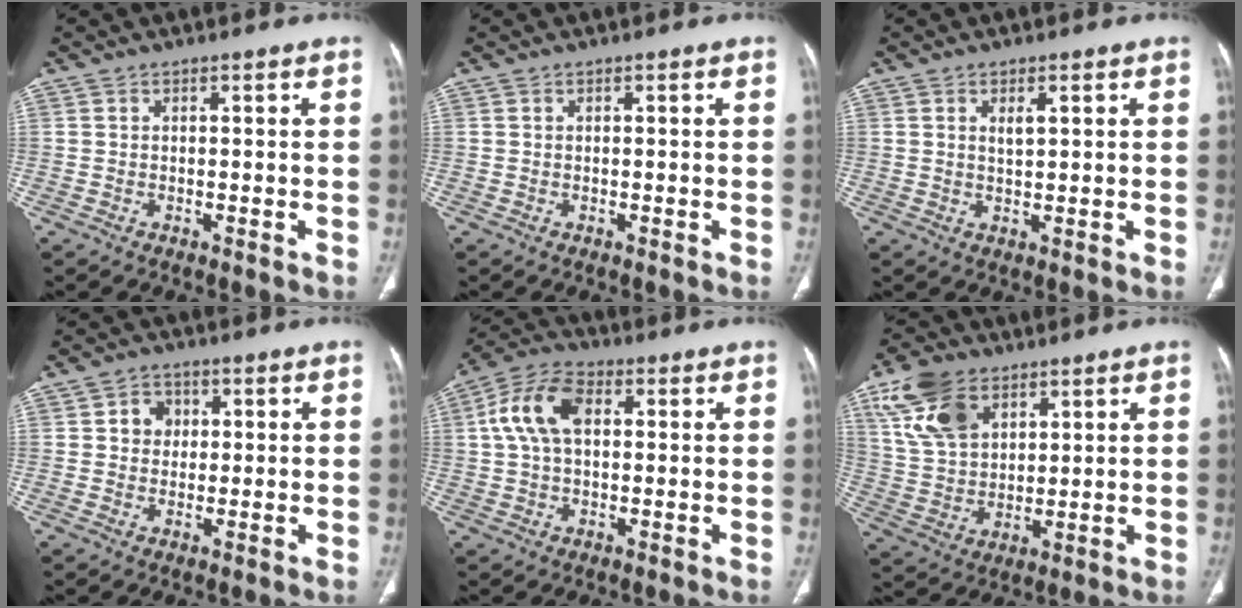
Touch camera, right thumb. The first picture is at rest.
{"total": 0.0}
{"total": 2.5, "force": [1.0, 1.0, 2.1], "torque": [-0.035, -0.006, 0.019]}
{"total": 3.9, "force": [0.8, 3.5, 1.7], "torque": [-0.004, 0.004, 0.009]}
{"total": 10.3, "force": [2.0, 6.2, 7.9], "torque": [-0.160, 0.026, 0.033]}
{"total": 12.8, "force": [6.6, 7.9, 7.6], "torque": [-0.133, -0.016, 0.137]}